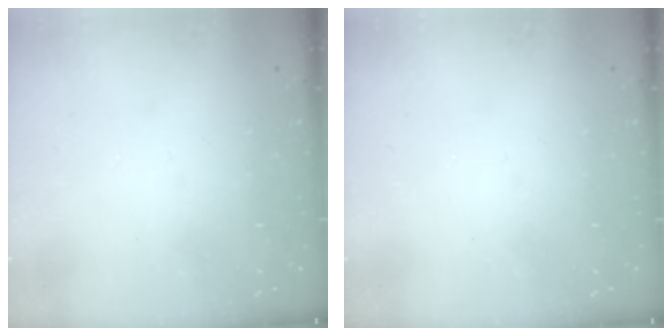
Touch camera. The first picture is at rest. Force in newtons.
{"total": 0.0}